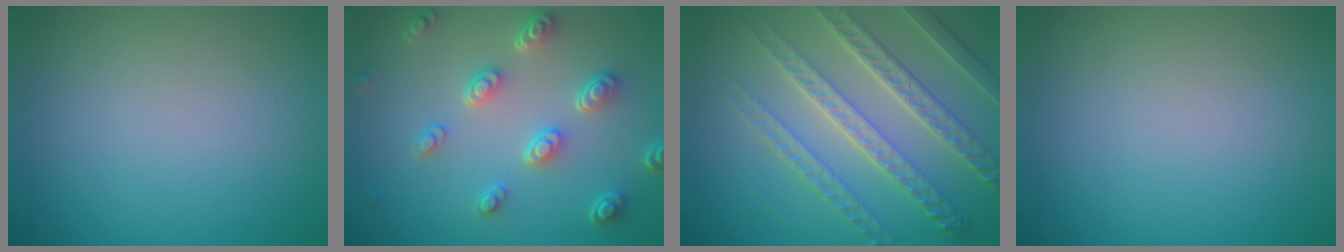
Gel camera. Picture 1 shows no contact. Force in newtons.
{"total": 4.5, "press": 3.4, "slide": 3.0}
{"total": 5.1, "press": 4.9, "slide": 1.7}
{"total": 0.0}